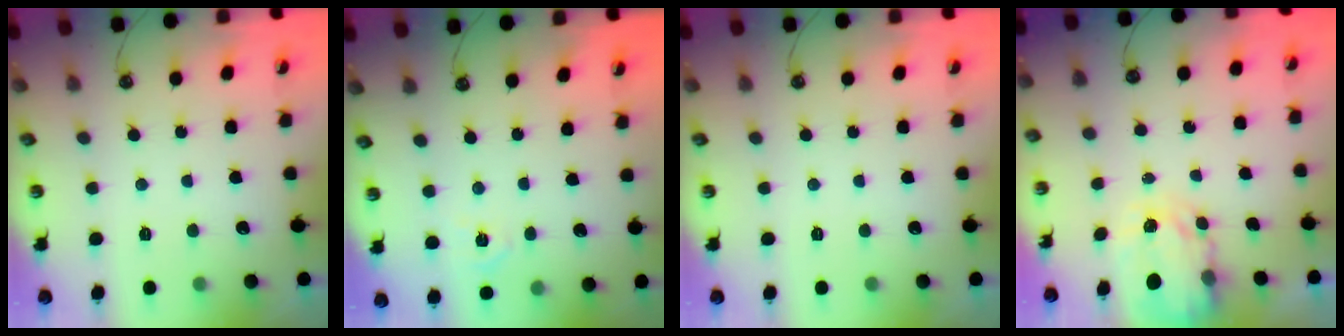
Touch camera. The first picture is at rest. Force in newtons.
{"total": 4.1, "press": 4.1, "slide": 0.3}
{"total": 0.0}
{"total": 3.8, "press": 3.8, "slide": 0.1}